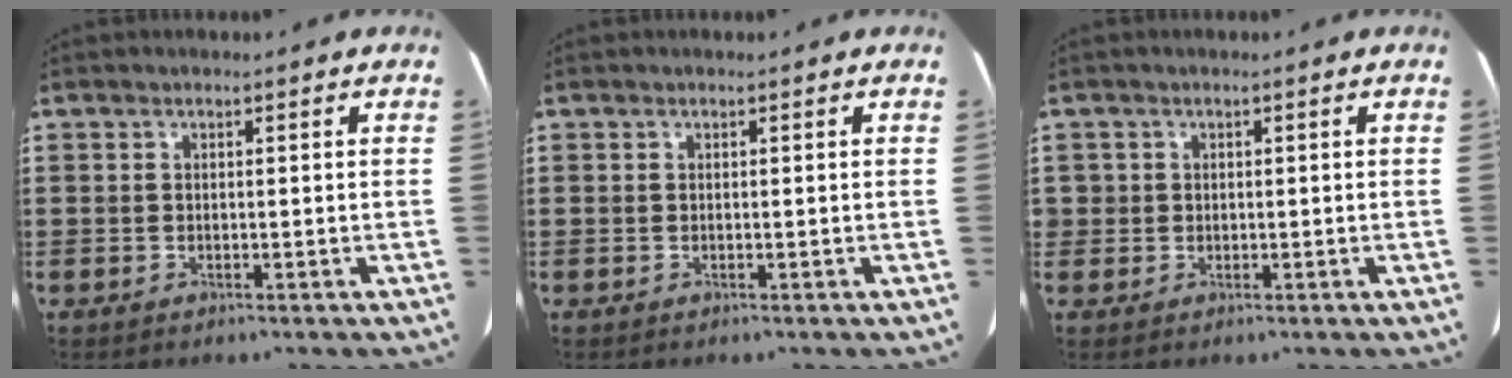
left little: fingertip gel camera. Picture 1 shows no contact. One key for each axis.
{"total": 0.0}
{"total": 1.3, "fx": 0.3, "fy": 1.2, "fz": 0.3, "tx": -0.009, "ty": 0.009, "tz": 0.003}